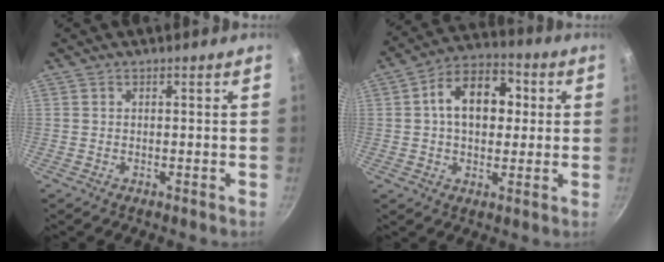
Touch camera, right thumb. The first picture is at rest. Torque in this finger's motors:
{"motor_torque": [0.53, 2.58, 0.90, -0.23, 0.08]}